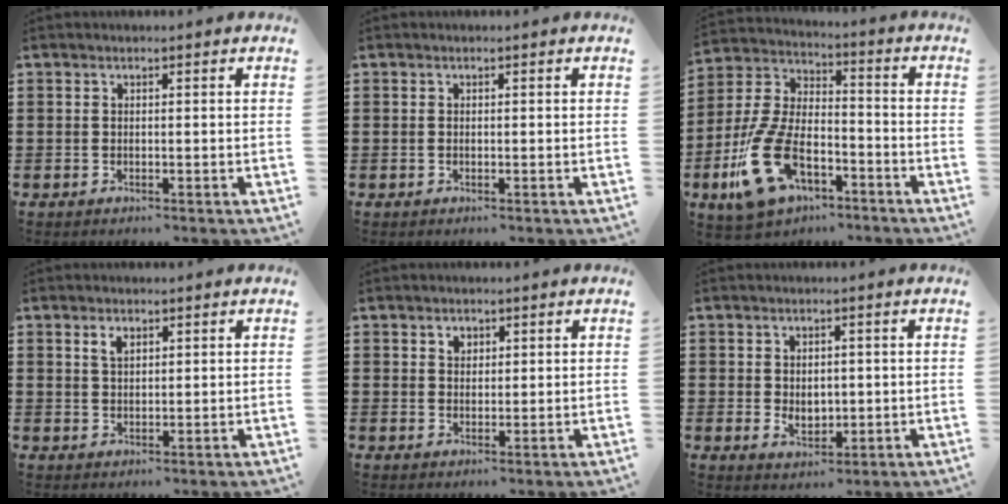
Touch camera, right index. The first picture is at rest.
{"total": 0.0}
{"total": 14.3, "force": [-7.0, 7.5, 9.9], "torque": [-0.233, 0.017, -0.133]}
{"total": 2.0, "force": [1.3, 1.1, 1.2], "torque": [-0.027, 0.004, 0.023]}
{"total": 1.7, "force": [1.0, 1.3, 0.6], "torque": [-0.015, 0.006, 0.019]}
{"total": 3.0, "force": [0.1, 2.3, 1.9], "torque": [-0.034, 0.007, -0.001]}